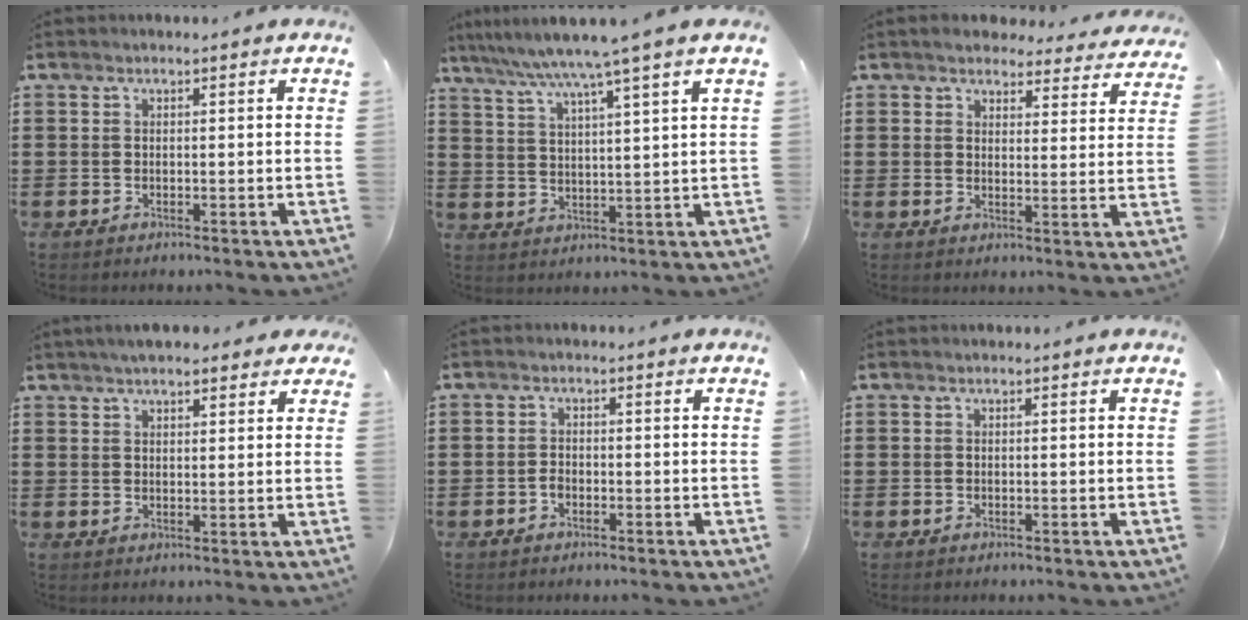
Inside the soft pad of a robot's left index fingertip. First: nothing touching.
{"total": 6.4, "force": [5.1, -1.3, 3.6], "torque": [-0.088, -0.026, 0.082]}
{"total": 3.7, "force": [3.6, 0.6, 0.5], "torque": [-0.018, -0.020, 0.062]}
{"total": 4.0, "force": [3.4, 1.0, 1.8], "torque": [-0.044, 0.005, 0.063]}
{"total": 1.2, "force": [-0.8, 0.7, 0.7], "torque": [-0.017, 0.001, -0.015]}
{"total": 0.0}